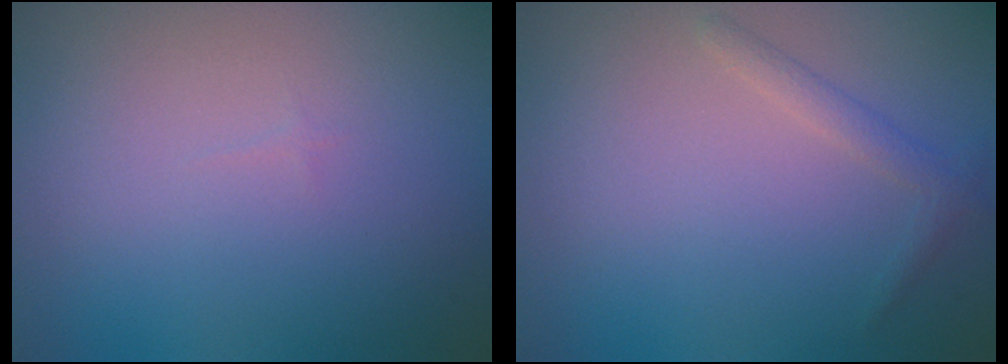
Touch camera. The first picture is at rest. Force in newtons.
{"total": 1.3, "press": 1.3, "slide": 0.1}